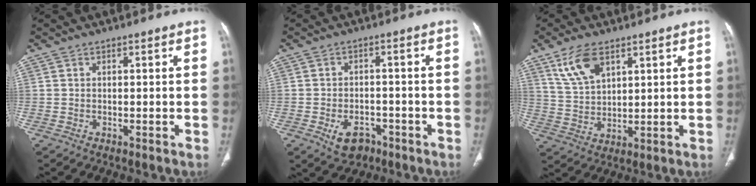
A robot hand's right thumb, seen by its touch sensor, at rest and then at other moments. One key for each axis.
{"total": 6.0, "fx": -3.2, "fy": 4.0, "fz": 3.1, "tx": -0.043, "ty": 0.021, "tz": -0.043}
{"total": 8.5, "fx": 5.1, "fy": 4.2, "fz": 5.4, "tx": -0.098, "ty": -0.020, "tz": 0.107}